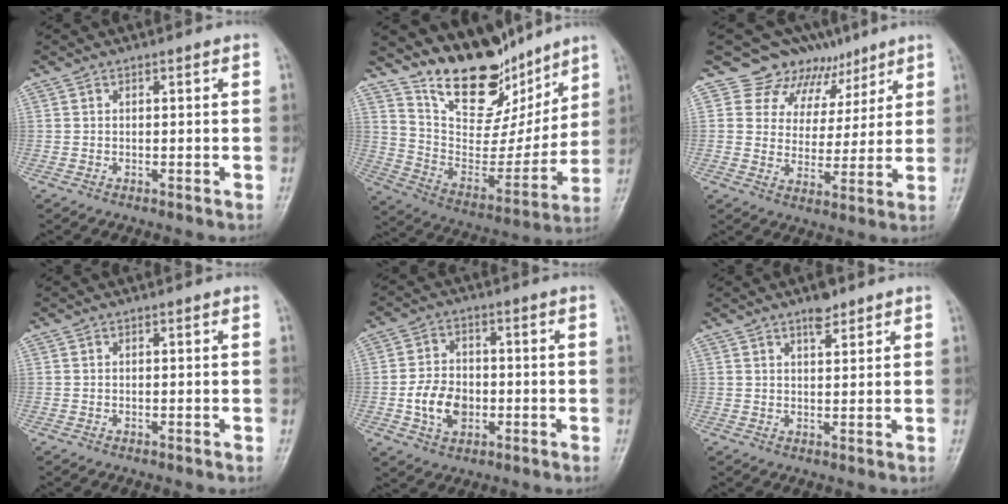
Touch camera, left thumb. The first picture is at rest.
{"total": 18.7, "force": [14.8, 8.4, 7.9], "torque": [-0.066, -0.085, 0.259]}
{"total": 10.6, "force": [7.6, 7.2, 1.4], "torque": [0.019, -0.040, 0.112]}
{"total": 0.0}
{"total": 8.2, "force": [-1.7, 6.1, 5.3], "torque": [-0.079, 0.010, -0.031]}
{"total": 3.4, "force": [2.5, 1.2, 2.0], "torque": [-0.023, -0.015, 0.038]}